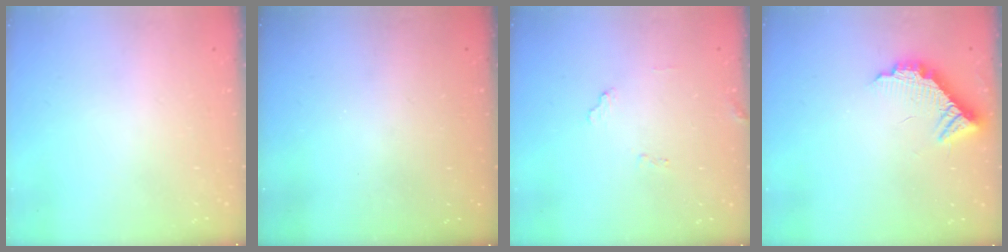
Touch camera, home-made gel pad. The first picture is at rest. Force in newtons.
{"total": 3.3, "press": 3.3, "slide": 0.1}
{"total": 8.5, "press": 8.4, "slide": 0.5}
{"total": 10.4, "press": 10.4, "slide": 0.3}